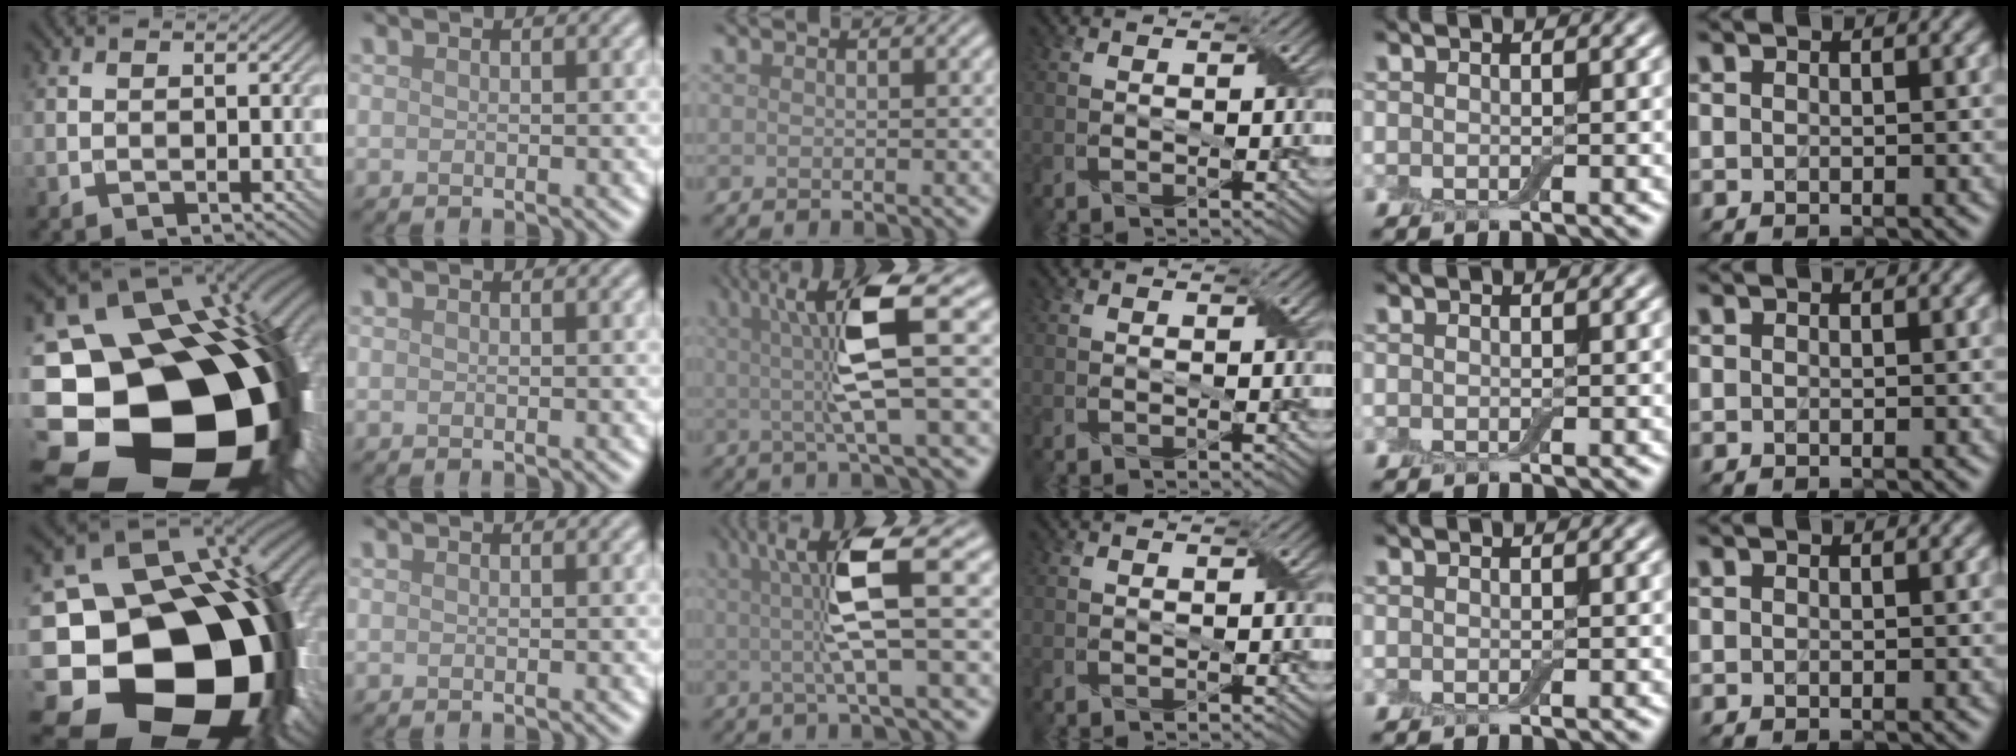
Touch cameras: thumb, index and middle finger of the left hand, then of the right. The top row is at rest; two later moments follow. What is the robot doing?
{"motion": "wrap", "object": "adhesive wrap"}